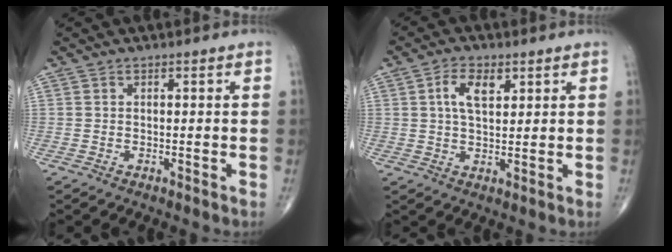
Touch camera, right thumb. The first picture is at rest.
{"total": 5.7, "force": [2.1, 2.9, 4.4], "torque": [-0.079, -0.003, 0.038]}